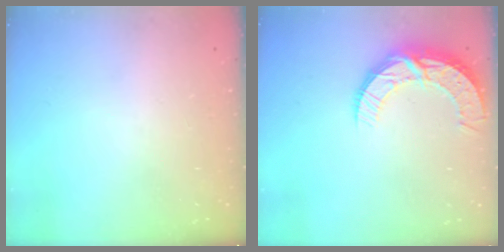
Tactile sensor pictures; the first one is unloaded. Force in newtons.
{"total": 10.2, "press": 10.2, "slide": 0.8}